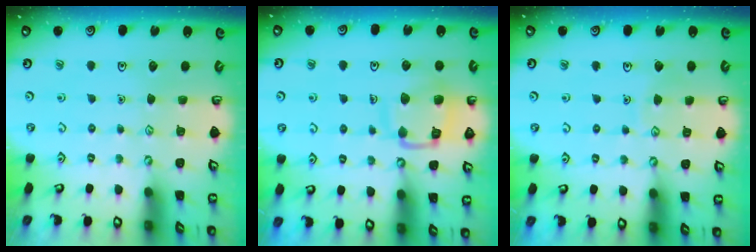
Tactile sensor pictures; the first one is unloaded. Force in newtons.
{"total": 12.0, "press": 12.0, "slide": 1.2}
{"total": 3.7, "press": 3.7, "slide": 0.3}